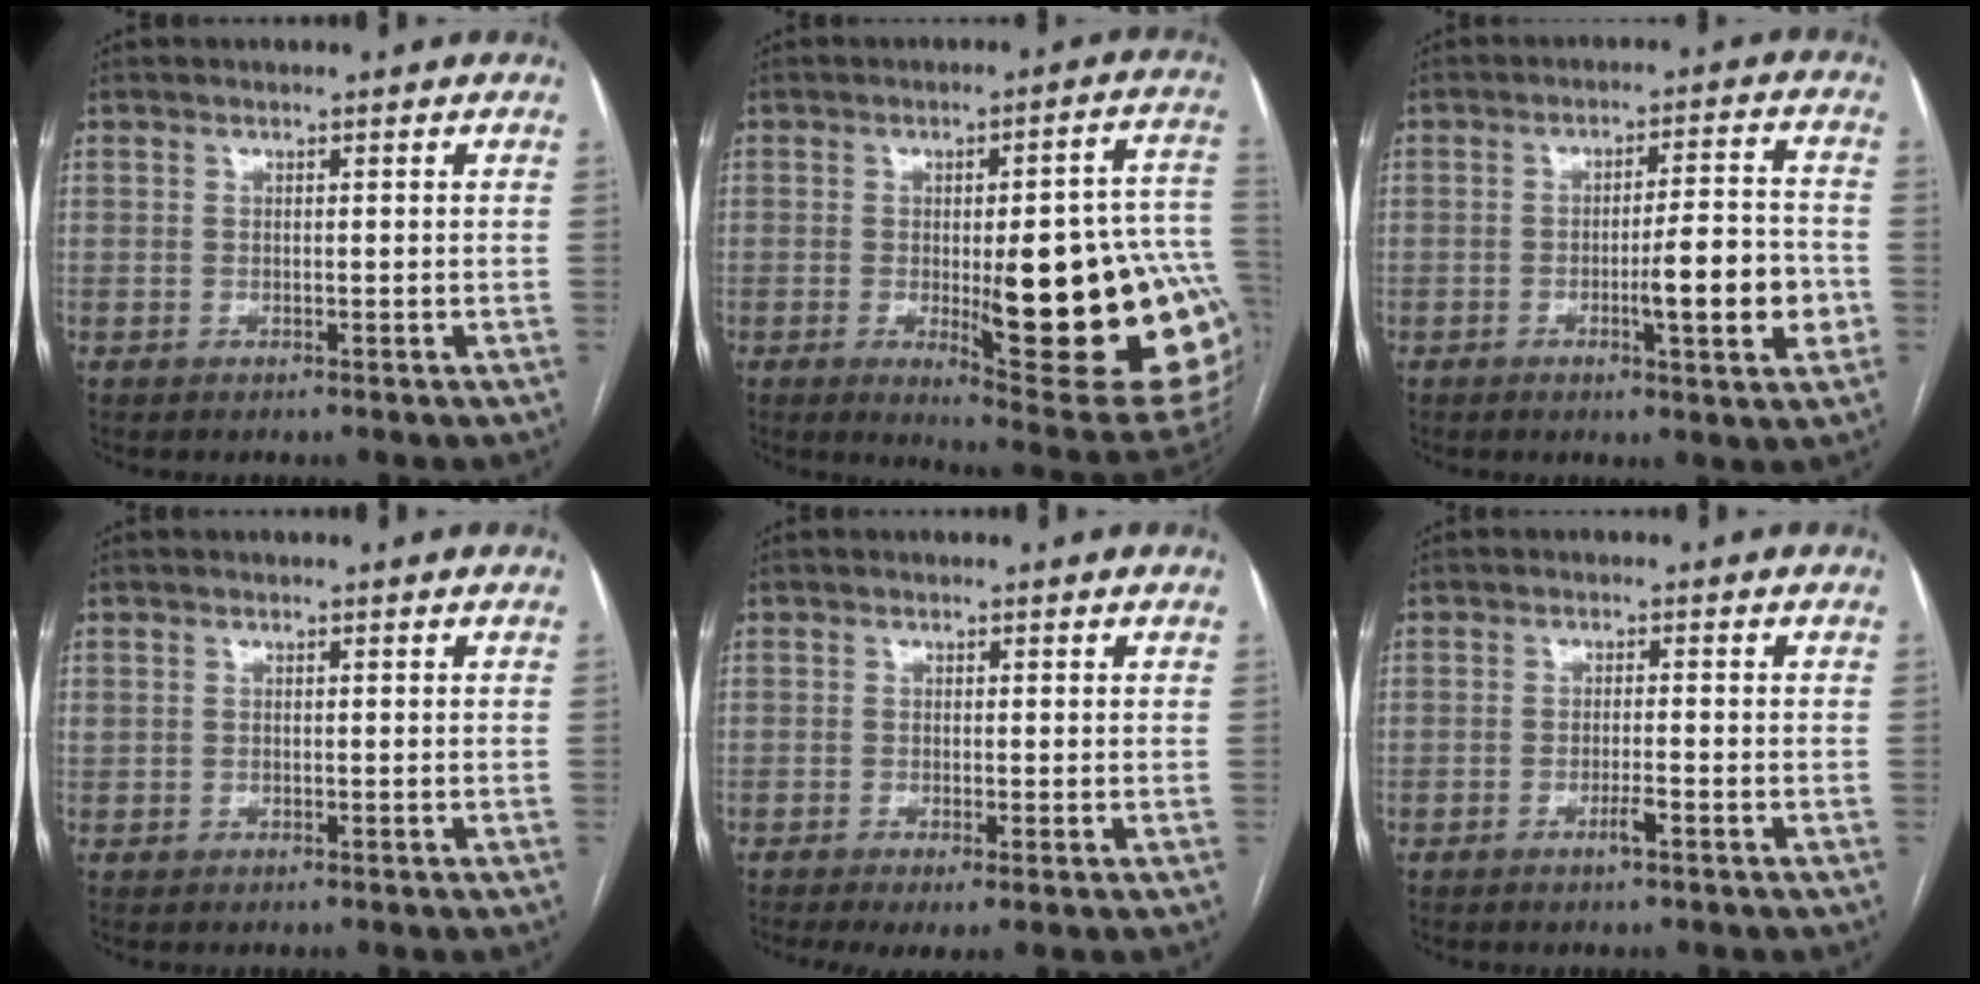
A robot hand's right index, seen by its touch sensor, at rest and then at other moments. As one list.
[{"total": 24.6, "force": [-3.7, 4.4, 23.9], "torque": [-0.215, -0.001, -0.035]}, {"total": 9.5, "force": [-2.6, 1.1, 9.1], "torque": [-0.130, 0.004, -0.036]}, {"total": 0.6, "force": [0.2, 0.6, 0.1], "torque": [0.005, 0.005, 0.003]}, {"total": 3.0, "force": [-1.3, 0.6, 2.6], "torque": [-0.042, -0.011, -0.021]}, {"total": 2.1, "force": [-1.2, 0.0, 1.8], "torque": [-0.033, -0.002, -0.021]}]